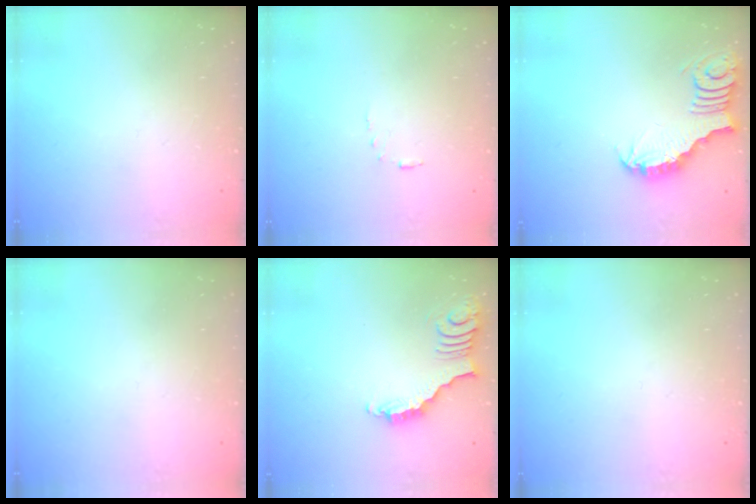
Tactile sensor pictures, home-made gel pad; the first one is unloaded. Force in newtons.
{"total": 2.5, "press": 2.5, "slide": 0.5}
{"total": 3.7, "press": 3.6, "slide": 0.6}
{"total": 0.0}
{"total": 3.7, "press": 3.6, "slide": 0.7}
{"total": 0.0}